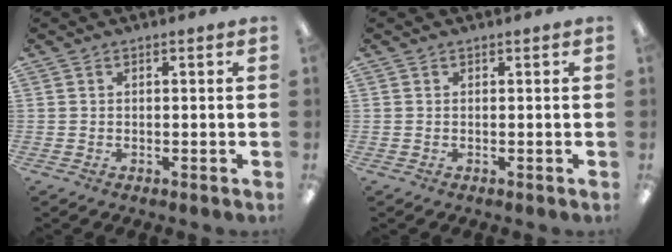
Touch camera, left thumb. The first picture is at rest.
{"total": 0.0}